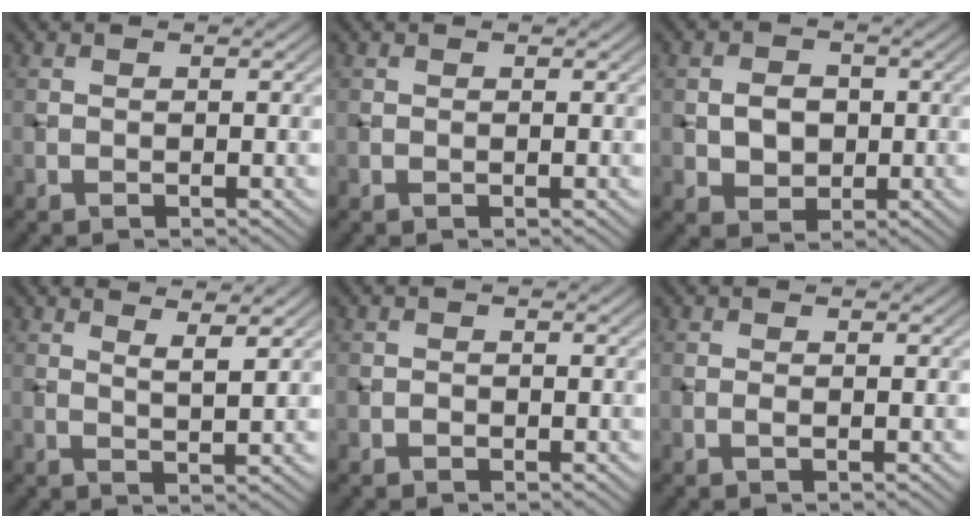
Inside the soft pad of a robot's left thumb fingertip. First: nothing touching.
{"total": 0.0}
{"total": 3.7, "force": [-0.1, 3.0, 2.2], "torque": [-0.044, 0.000, -0.006]}
{"total": 3.5, "force": [2.4, 0.3, 2.5], "torque": [-0.037, -0.003, 0.049]}
{"total": 0.0}
{"total": 0.5, "force": [0.0, -0.1, 0.5], "torque": [-0.013, 0.002, -0.001]}